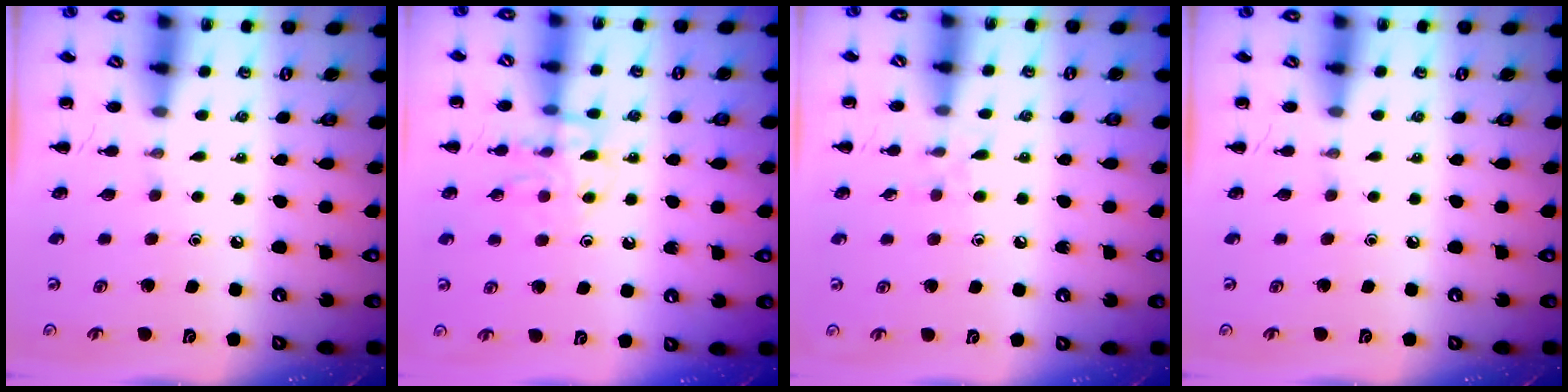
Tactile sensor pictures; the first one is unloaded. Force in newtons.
{"total": 11.7, "press": 11.7, "slide": 0.8}
{"total": 5.7, "press": 5.3, "slide": 2.0}
{"total": 0.0}